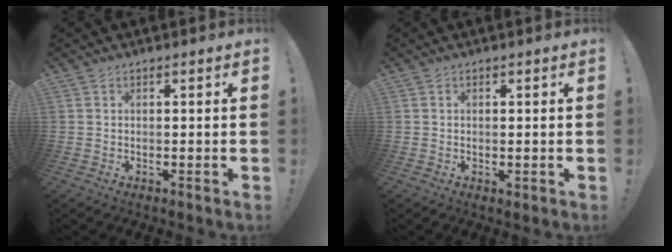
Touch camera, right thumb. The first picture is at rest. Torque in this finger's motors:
{"motor_torque": [-0.02, -0.28, -0.07, 0.15, -0.03]}